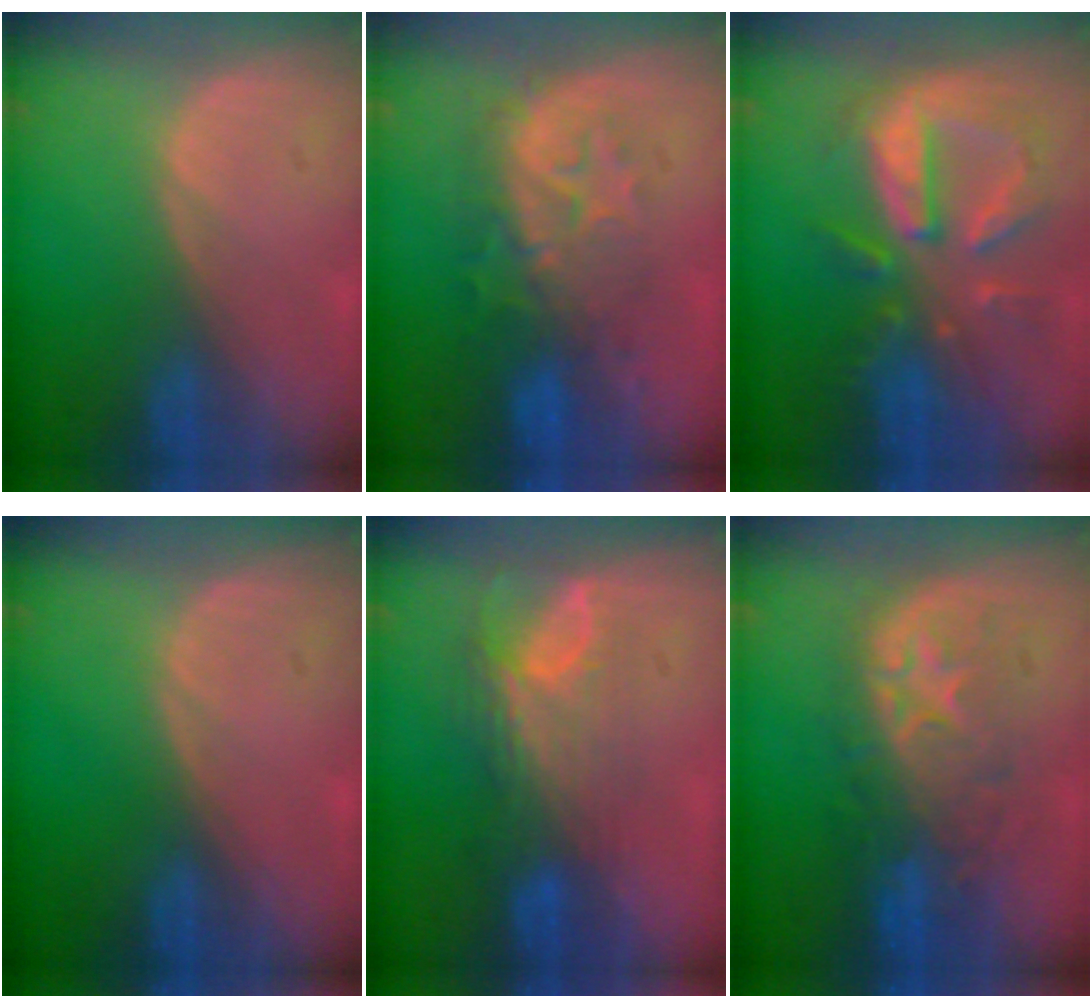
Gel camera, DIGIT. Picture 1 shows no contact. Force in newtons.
{"total": 8.4, "press": 8.2, "slide": 1.6}
{"total": 10.8, "press": 9.5, "slide": 5.1}
{"total": 0.0}
{"total": 7.9, "press": 6.6, "slide": 4.2}
{"total": 9.0, "press": 8.7, "slide": 2.3}